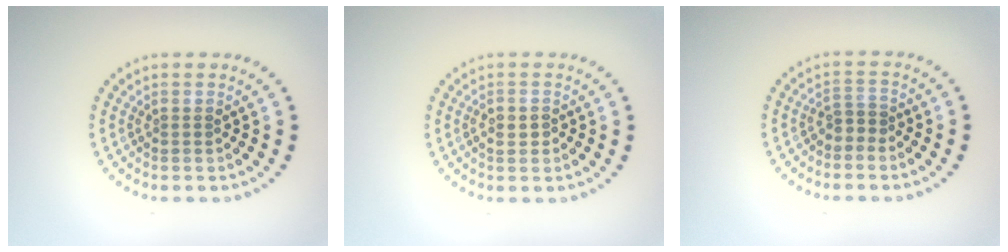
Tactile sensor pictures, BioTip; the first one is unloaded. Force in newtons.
{"total": 1.5, "press": 1.5, "slide": 0.4}
{"total": 1.5, "press": 1.2, "slide": 0.9}